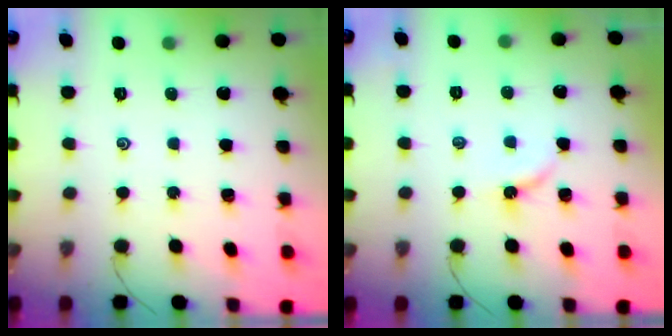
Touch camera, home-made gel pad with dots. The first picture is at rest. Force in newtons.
{"total": 3.0, "press": 2.9, "slide": 0.5}